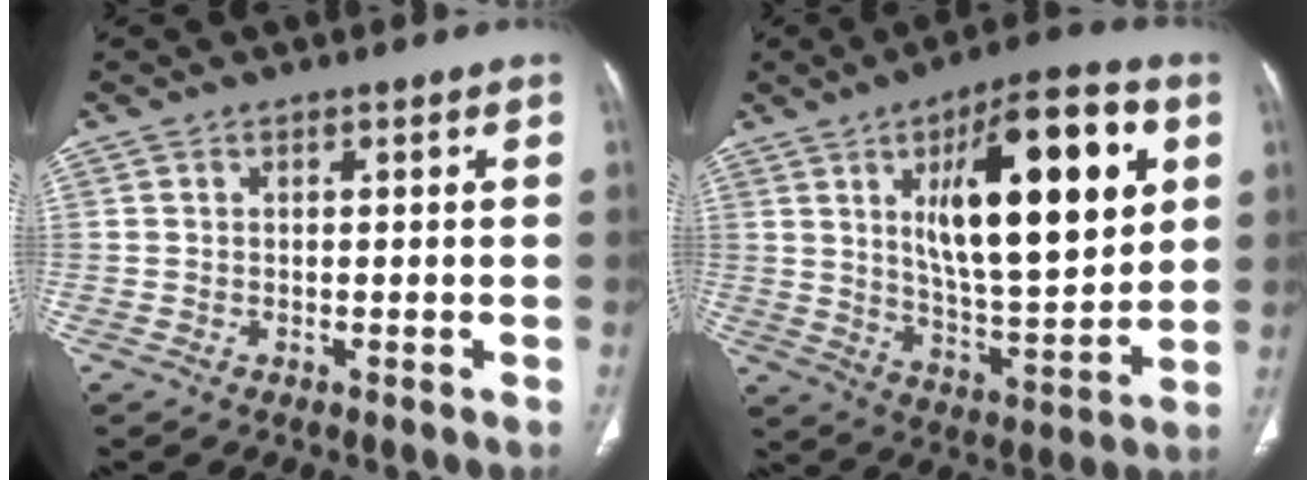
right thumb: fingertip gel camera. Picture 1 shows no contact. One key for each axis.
{"total": 24.6, "fx": 7.5, "fy": 8.6, "fz": 21.8, "tx": -0.302, "ty": -0.025, "tz": 0.117}